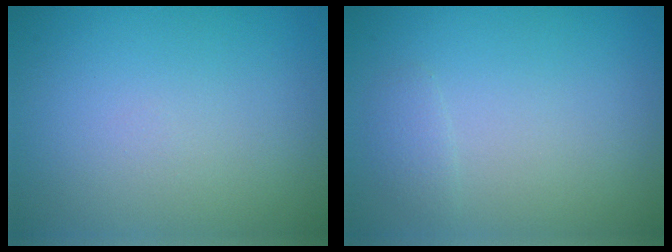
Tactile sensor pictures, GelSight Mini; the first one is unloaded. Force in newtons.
{"total": 0.9, "press": 0.9, "slide": 0.0}